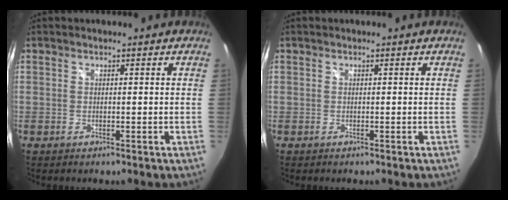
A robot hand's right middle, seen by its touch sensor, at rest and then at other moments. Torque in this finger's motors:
{"motor_torque": [0.08, -0.15, 0.00, 0.01]}